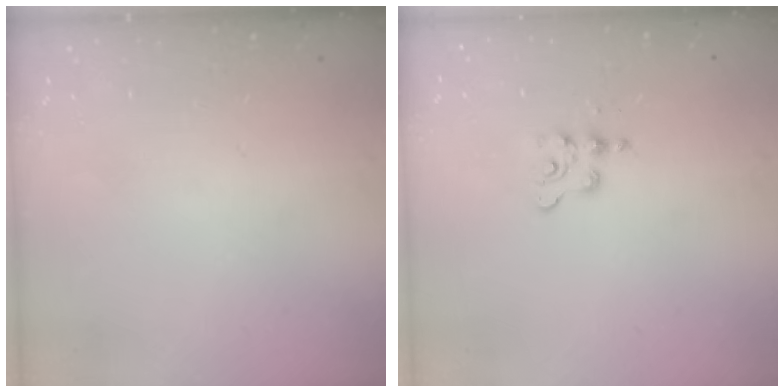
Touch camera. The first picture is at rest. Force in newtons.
{"total": 4.5, "press": 4.4, "slide": 0.7}